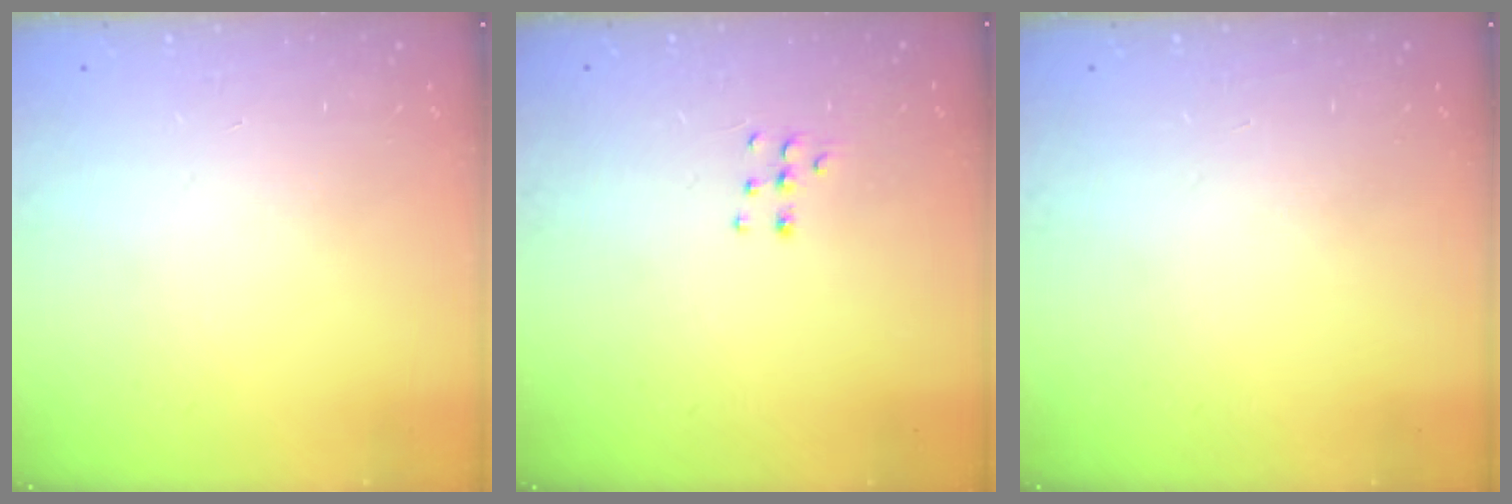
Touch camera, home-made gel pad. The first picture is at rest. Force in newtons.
{"total": 4.4, "press": 4.3, "slide": 0.9}
{"total": 0.0}